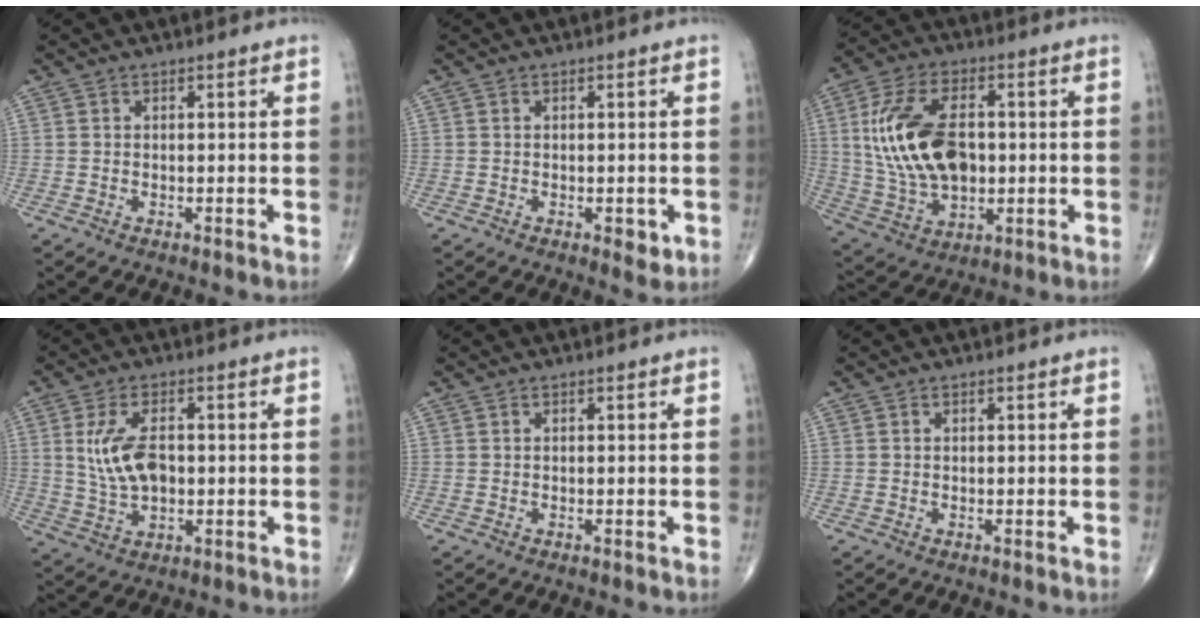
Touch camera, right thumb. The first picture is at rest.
{"total": 2.6, "force": [-0.7, 1.3, 2.1], "torque": [-0.019, -0.003, -0.007]}
{"total": 18.3, "force": [1.3, 10.9, 14.7], "torque": [-0.270, -0.001, 0.032]}
{"total": 8.9, "force": [0.8, 4.8, 7.4], "torque": [-0.141, -0.002, 0.021]}
{"total": 0.0}
{"total": 0.0}